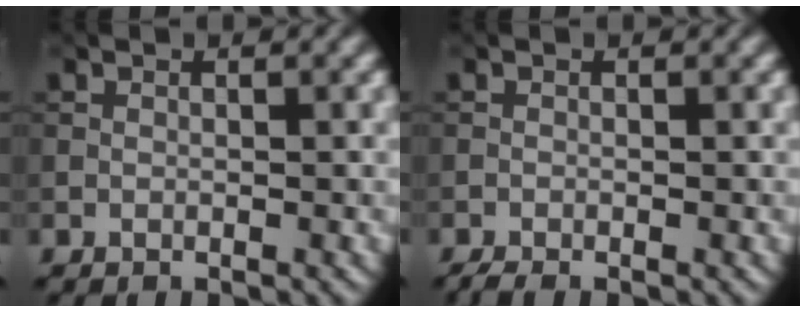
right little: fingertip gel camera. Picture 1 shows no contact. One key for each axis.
{"total": 1.1, "fx": -1.0, "fy": 0.1, "fz": 0.5, "tx": -0.010, "ty": -0.005, "tz": -0.022}